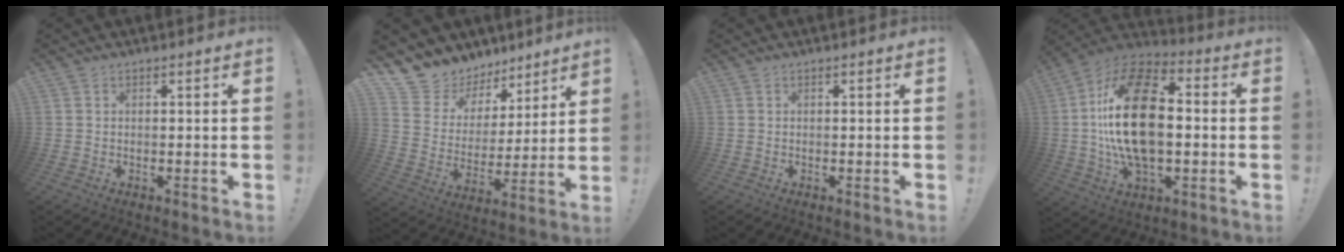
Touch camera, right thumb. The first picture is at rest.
{"total": 9.9, "force": [7.5, 6.4, 0.6], "torque": [-0.033, -0.069, 0.148]}
{"total": 0.0}
{"total": 25.2, "force": [0.2, 14.4, 20.7], "torque": [-0.385, 0.013, 0.000]}